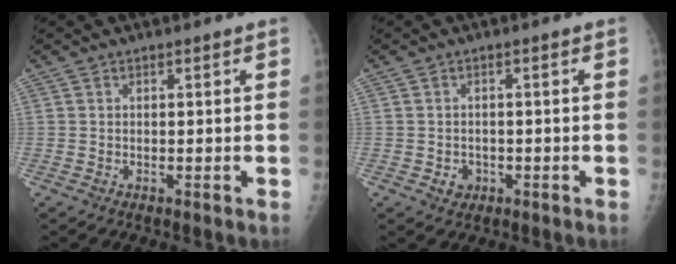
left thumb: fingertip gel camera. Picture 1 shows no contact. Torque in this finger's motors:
{"motor_torque": [-0.37, 0.30, 0.41, 0.15, 0.00]}